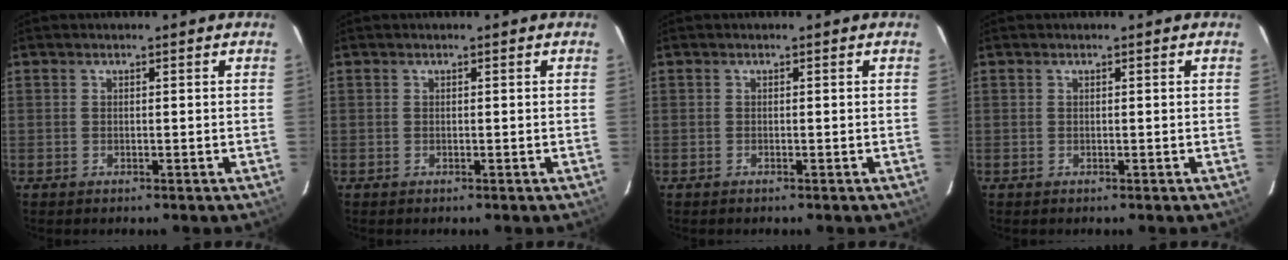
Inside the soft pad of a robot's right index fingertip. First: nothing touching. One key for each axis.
{"total": 0.0}
{"total": 0.0}
{"total": 0.0}